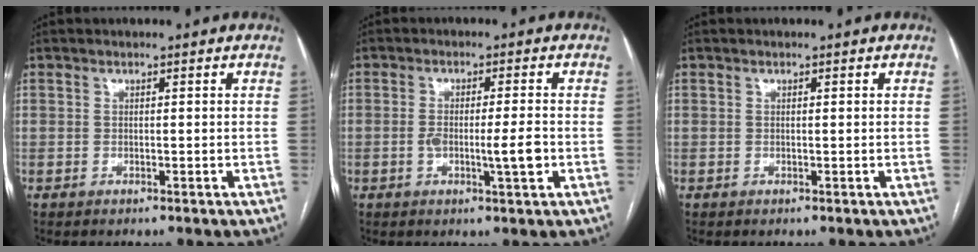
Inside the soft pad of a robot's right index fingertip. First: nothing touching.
{"total": 4.7, "force": [-1.2, 0.2, 4.6], "torque": [-0.080, -0.004, -0.017]}
{"total": 0.0}